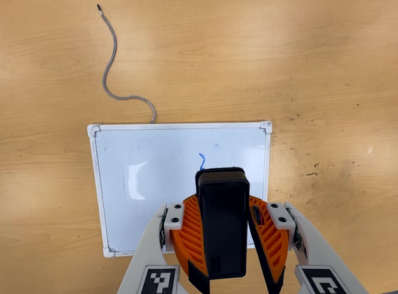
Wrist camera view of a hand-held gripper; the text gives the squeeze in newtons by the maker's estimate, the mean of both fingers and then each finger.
{"total": 8.0, "left": 8.6, "right": 7.4}